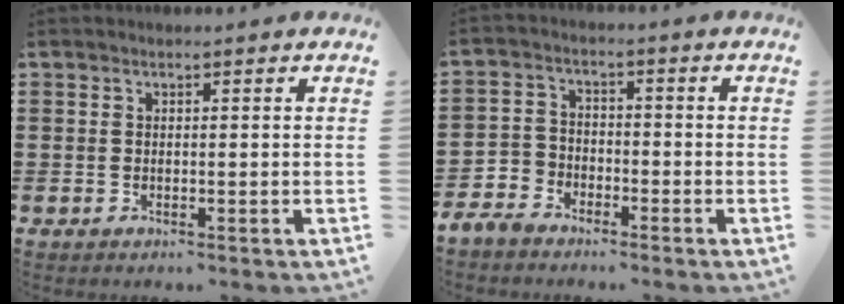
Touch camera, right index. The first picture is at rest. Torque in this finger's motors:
{"motor_torque": [2.14, 0.00, 0.06, 0.04]}